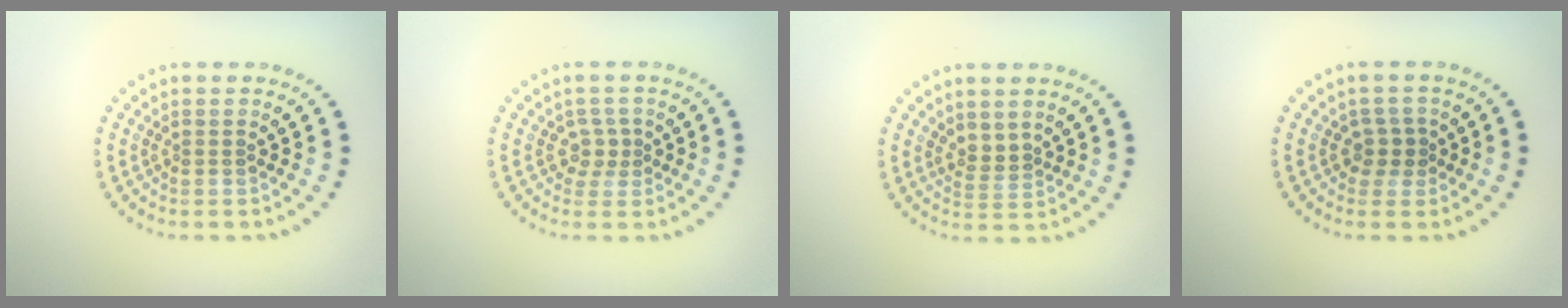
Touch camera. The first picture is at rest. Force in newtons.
{"total": 1.7, "press": 1.2, "slide": 1.1}
{"total": 1.6, "press": 1.2, "slide": 1.0}
{"total": 1.8, "press": 1.5, "slide": 1.0}